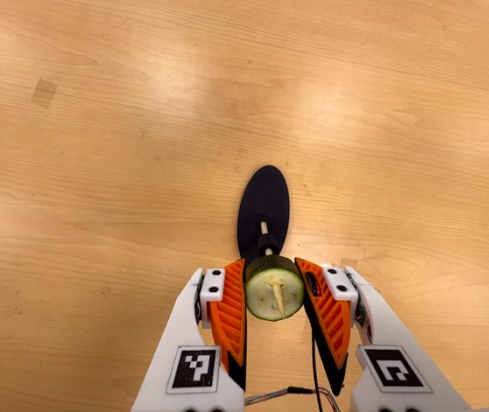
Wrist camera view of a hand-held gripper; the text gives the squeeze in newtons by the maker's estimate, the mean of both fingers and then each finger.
{"total": 10.0, "left": 8.5, "right": 11.5}